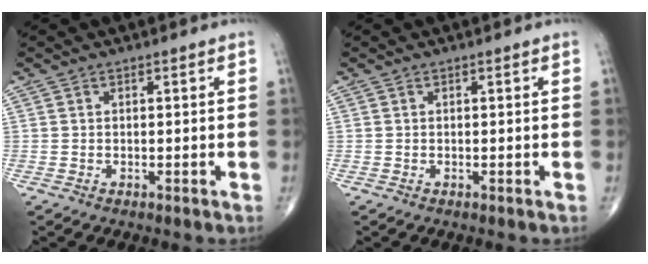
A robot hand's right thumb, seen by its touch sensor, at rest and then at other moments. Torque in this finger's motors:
{"motor_torque": [0.00, 0.00, 0.00, 0.00, 0.00]}